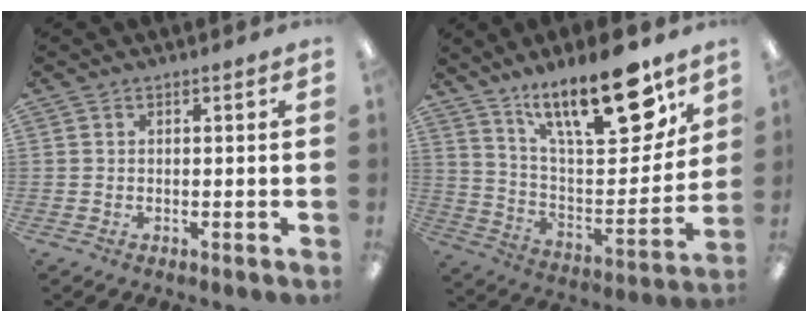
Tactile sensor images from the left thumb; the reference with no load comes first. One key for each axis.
{"total": 23.1, "fx": 15.1, "fy": 7.5, "fz": 15.7, "tx": -0.241, "ty": -0.095, "tz": 0.249}